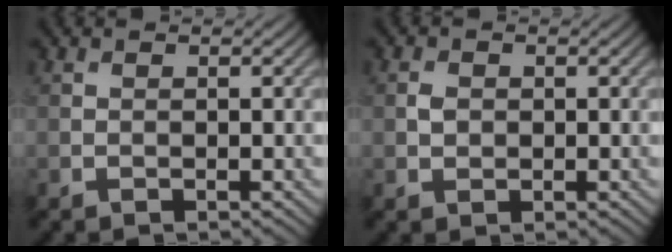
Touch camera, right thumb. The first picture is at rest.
{"total": 1.3, "force": [0.1, 1.1, 0.7], "torque": [-0.017, -0.001, -0.001]}